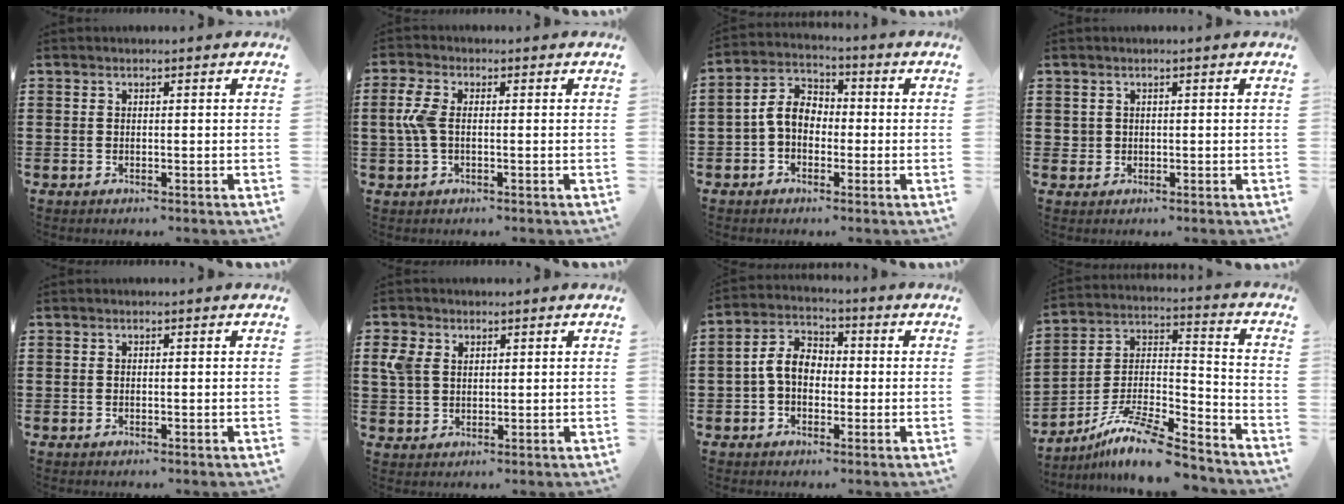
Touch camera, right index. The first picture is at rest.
{"total": 5.0, "force": [-0.1, 2.4, 4.3], "torque": [-0.119, -0.005, -0.013]}
{"total": 5.6, "force": [-0.9, 4.0, 3.8], "torque": [-0.101, 0.008, -0.025]}
{"total": 1.2, "force": [0.2, 1.2, 0.1], "torque": [-0.005, 0.006, 0.003]}
{"total": 0.0}
{"total": 4.2, "force": [1.9, 3.1, 2.1], "torque": [-0.062, 0.010, 0.033]}
{"total": 5.9, "force": [-0.5, 4.1, 4.2], "torque": [-0.107, 0.007, -0.018]}
{"total": 10.3, "force": [-8.4, 2.0, 5.6], "torque": [-0.109, 0.017, -0.168]}